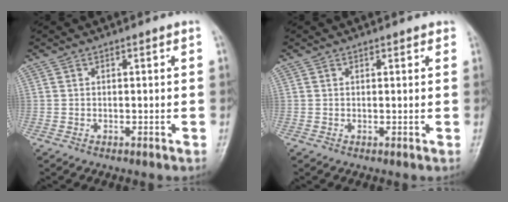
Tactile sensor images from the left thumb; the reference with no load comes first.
{"total": 1.0, "force": [0.8, 0.5, 0.4], "torque": [0.001, -0.003, 0.006]}